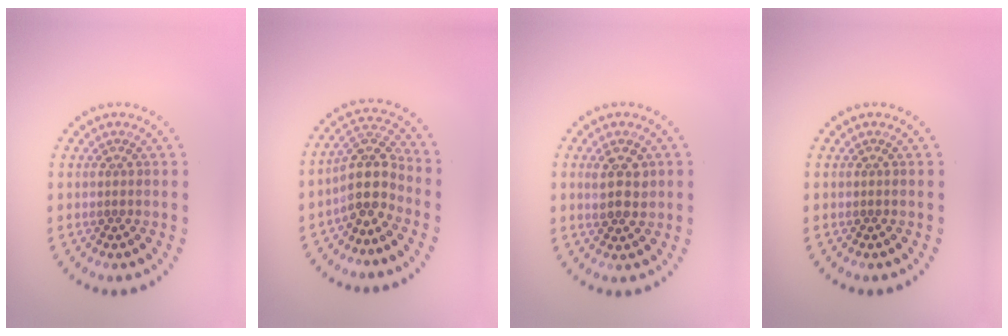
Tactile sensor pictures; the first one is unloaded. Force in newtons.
{"total": 4.1, "press": 3.4, "slide": 2.4}
{"total": 2.8, "press": 2.7, "slide": 0.6}
{"total": 0.0}